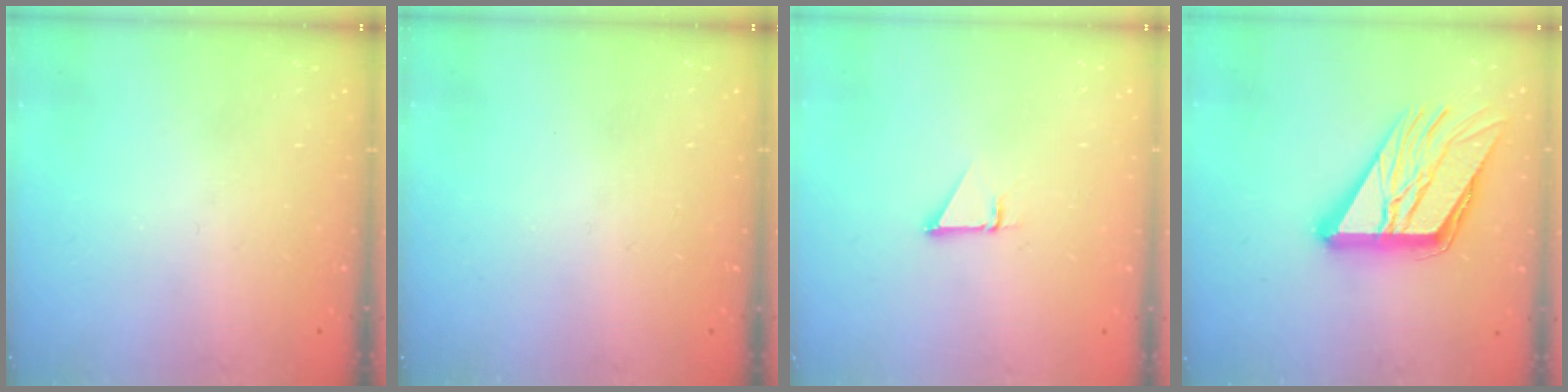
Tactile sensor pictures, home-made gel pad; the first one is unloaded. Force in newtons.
{"total": 0.0}
{"total": 0.9, "press": 0.9, "slide": 0.1}
{"total": 21.5, "press": 21.3, "slide": 2.9}